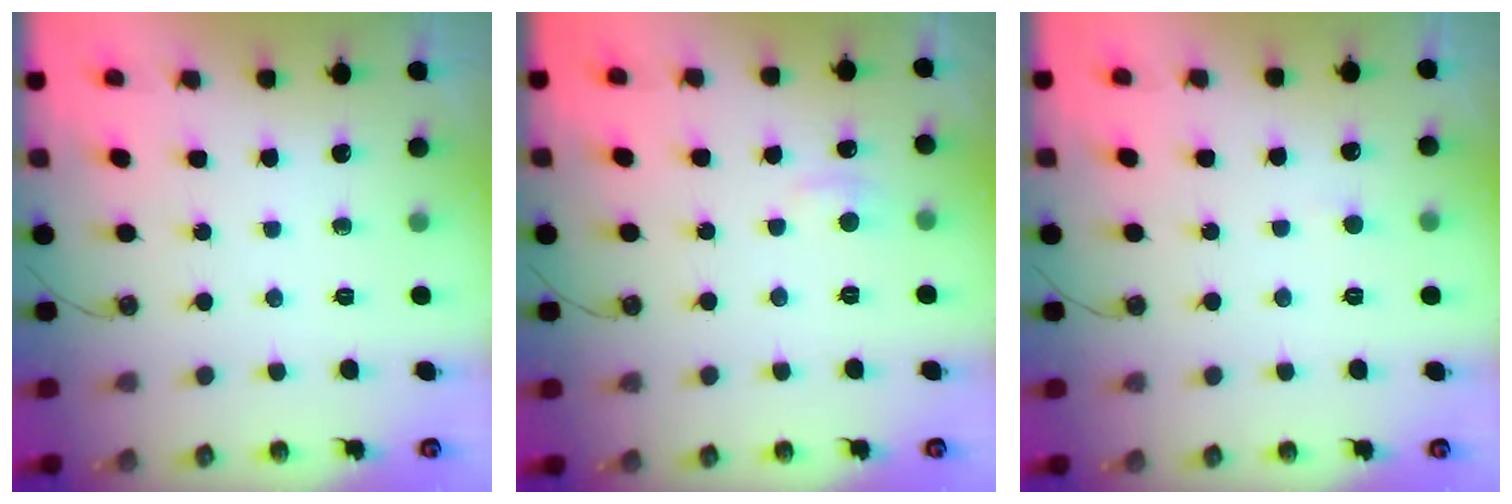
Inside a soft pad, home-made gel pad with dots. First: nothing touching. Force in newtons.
{"total": 2.5, "press": 2.4, "slide": 0.5}
{"total": 2.4, "press": 2.4, "slide": 0.4}